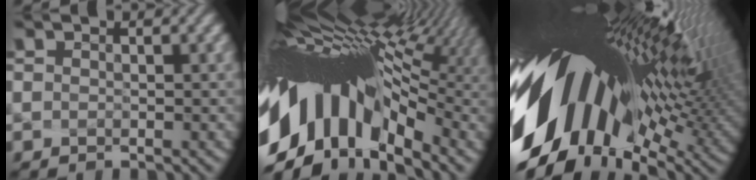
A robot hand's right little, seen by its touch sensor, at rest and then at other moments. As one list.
[{"total": 15.2, "force": [-0.6, 7.2, 13.4], "torque": [-0.218, 0.005, 0.002]}, {"total": 17.3, "force": [2.2, 7.4, 15.5], "torque": [-0.286, -0.045, 0.058]}]